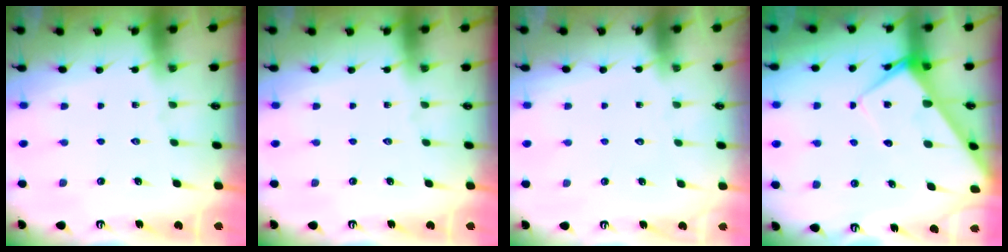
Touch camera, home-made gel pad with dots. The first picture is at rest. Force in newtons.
{"total": 0.0}
{"total": 1.6, "press": 1.6, "slide": 0.0}
{"total": 6.8, "press": 6.8, "slide": 0.6}